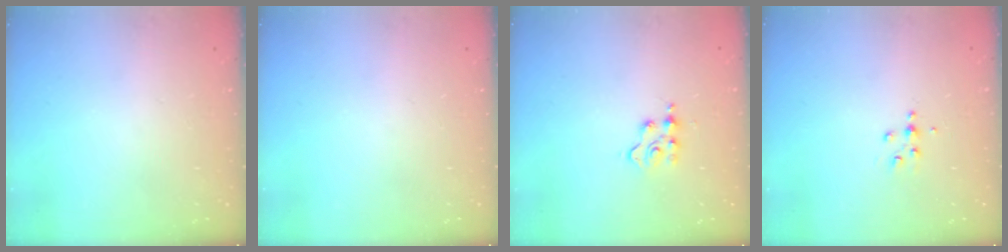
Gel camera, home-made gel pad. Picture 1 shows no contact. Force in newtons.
{"total": 0.0}
{"total": 3.3, "press": 3.3, "slide": 0.4}
{"total": 3.8, "press": 3.7, "slide": 0.4}